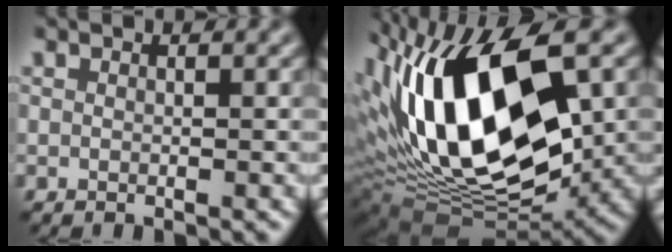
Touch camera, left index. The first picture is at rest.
{"total": 15.8, "force": [1.8, 7.7, 13.7], "torque": [-0.245, 0.013, 0.015]}